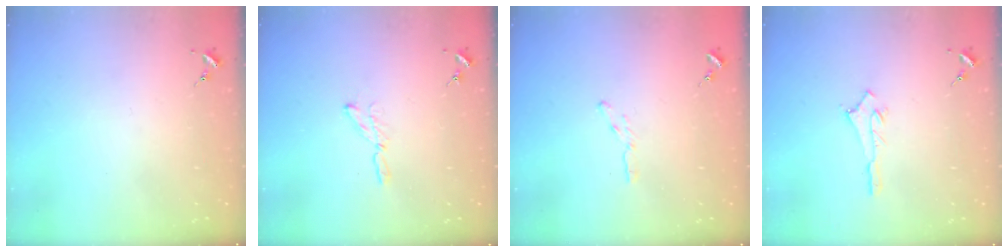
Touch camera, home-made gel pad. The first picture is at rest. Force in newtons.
{"total": 3.8, "press": 3.8, "slide": 0.4}
{"total": 3.4, "press": 3.4, "slide": 0.2}
{"total": 2.5, "press": 2.5, "slide": 0.2}